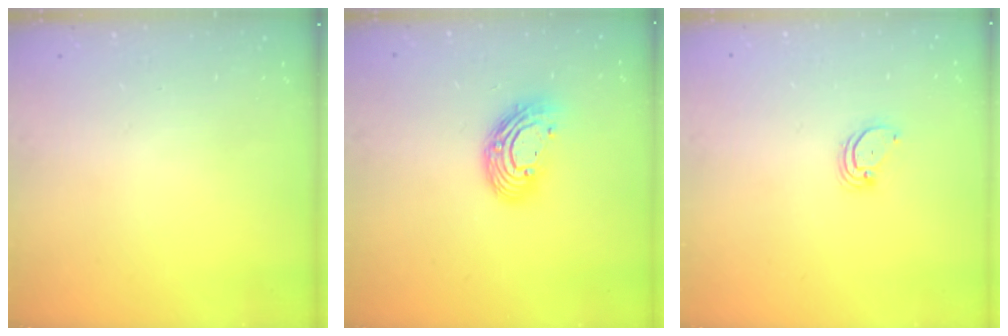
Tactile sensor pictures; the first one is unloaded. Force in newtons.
{"total": 11.8, "press": 11.7, "slide": 0.9}
{"total": 2.0, "press": 2.0, "slide": 0.1}